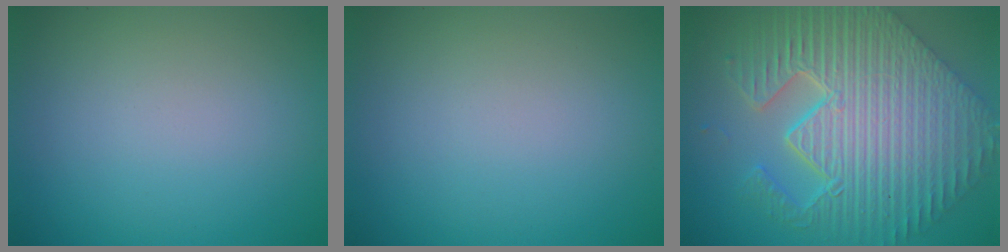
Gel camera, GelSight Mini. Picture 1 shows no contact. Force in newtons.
{"total": 0.0}
{"total": 11.1, "press": 8.1, "slide": 7.6}